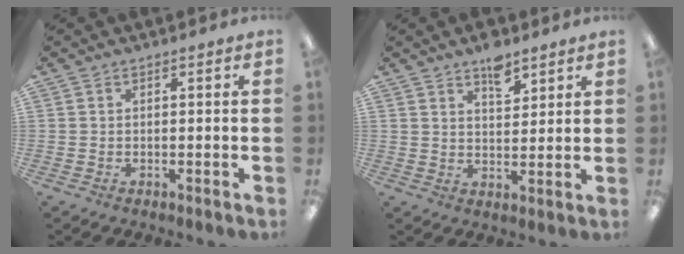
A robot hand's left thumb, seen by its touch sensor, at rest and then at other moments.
{"total": 6.7, "force": [4.9, 3.2, 3.2], "torque": [-0.035, -0.028, 0.083]}